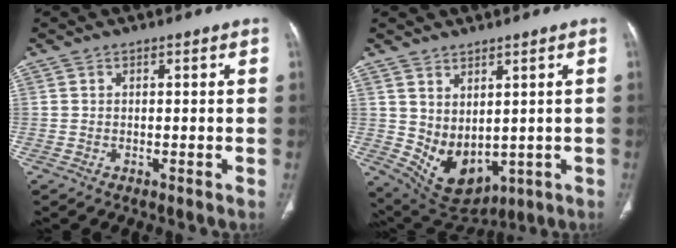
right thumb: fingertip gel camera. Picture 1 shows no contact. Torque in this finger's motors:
{"motor_torque": [-0.41, 0.82, 0.25, -0.11, 0.24]}